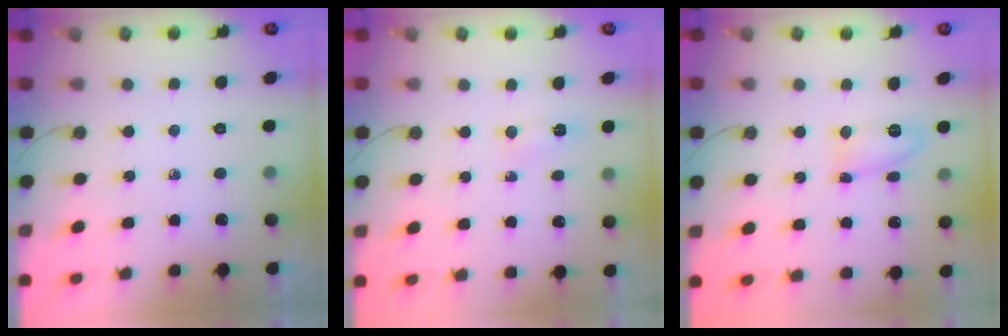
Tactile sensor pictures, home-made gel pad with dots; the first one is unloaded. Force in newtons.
{"total": 2.7, "press": 2.6, "slide": 0.3}
{"total": 21.8, "press": 9.7, "slide": 19.6}